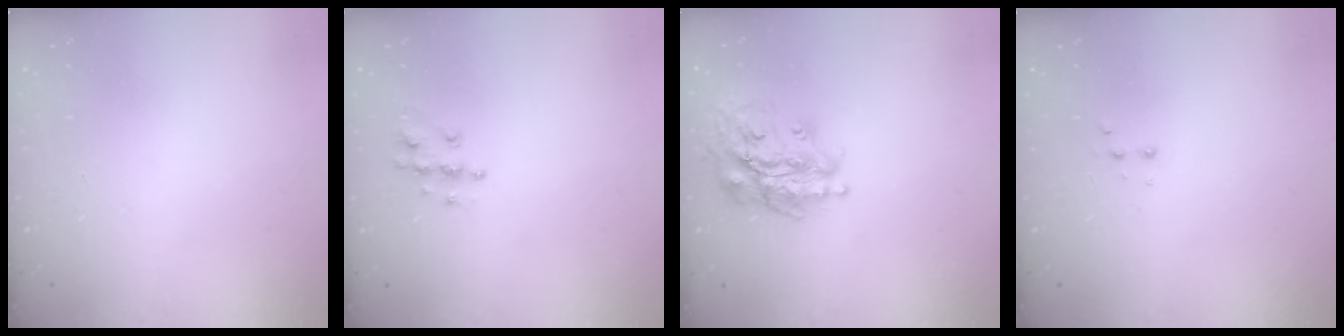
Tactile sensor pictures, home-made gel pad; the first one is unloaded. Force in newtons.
{"total": 7.4, "press": 7.4, "slide": 0.2}
{"total": 18.3, "press": 18.1, "slide": 2.6}
{"total": 2.9, "press": 2.7, "slide": 1.0}